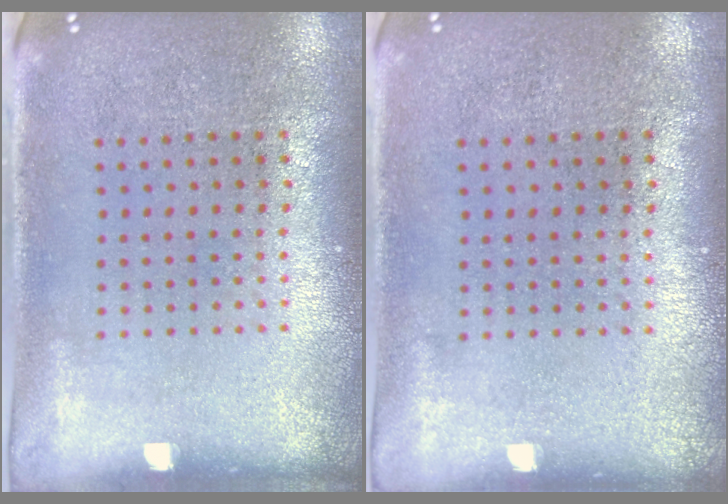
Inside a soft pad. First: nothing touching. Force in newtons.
{"total": 0.0}